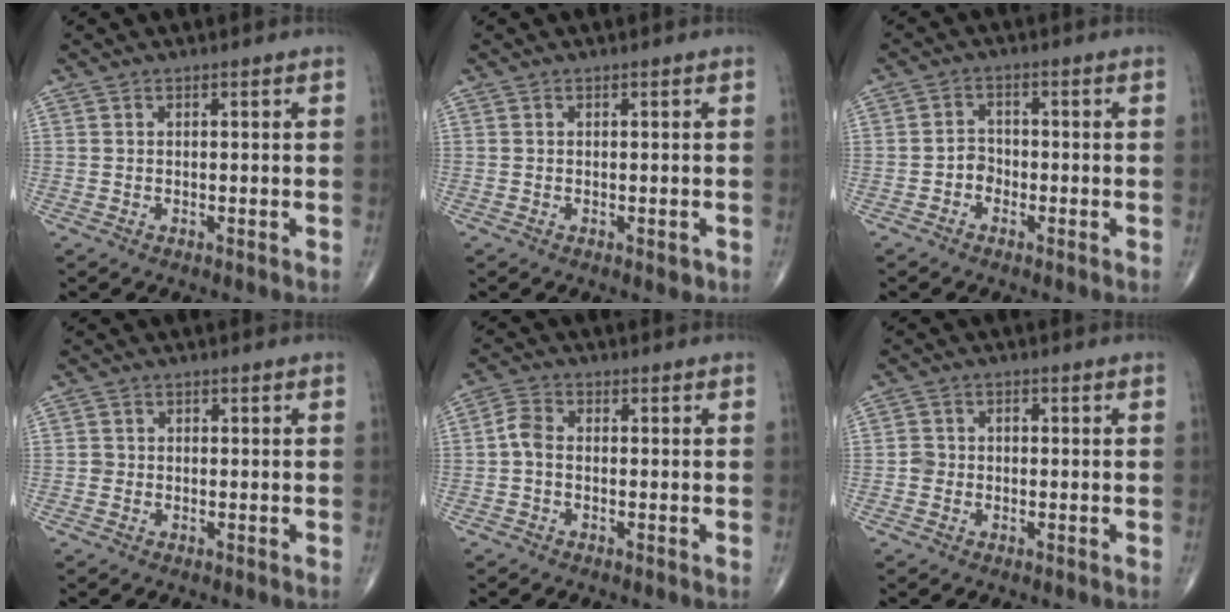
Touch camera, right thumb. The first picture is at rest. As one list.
[{"total": 1.0, "force": [-0.4, 0.5, 0.7], "torque": [-0.004, -0.001, -0.004]}, {"total": 2.7, "force": [-1.3, 2.1, 0.9], "torque": [-0.002, 0.014, -0.031]}, {"total": 1.2, "force": [-0.3, 1.1, 0.1], "torque": [0.007, 0.006, -0.009]}, {"total": 3.2, "force": [-0.6, 2.1, 2.3], "torque": [-0.043, 0.010, -0.022]}, {"total": 2.4, "force": [-0.8, 2.2, 0.7], "torque": [0.000, 0.013, -0.019]}]